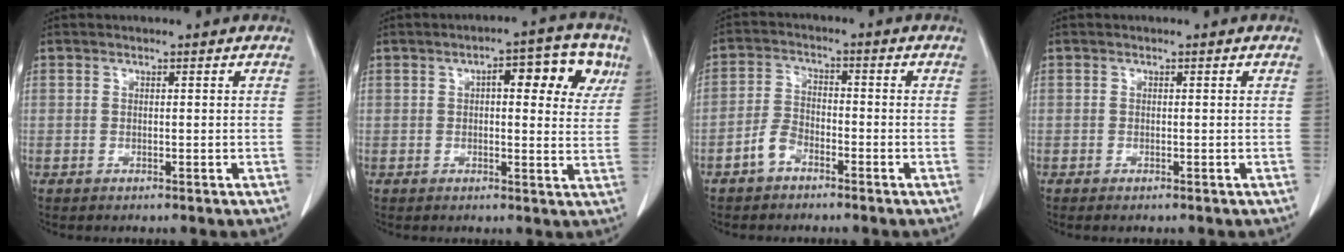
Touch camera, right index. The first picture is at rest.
{"total": 10.5, "force": [3.8, 3.8, 9.0], "torque": [-0.115, 0.025, 0.047]}
{"total": 4.7, "force": [-2.8, 2.8, 2.5], "torque": [-0.058, 0.014, -0.055]}
{"total": 0.9, "force": [-0.3, 0.5, 0.7], "torque": [-0.020, -0.002, -0.003]}